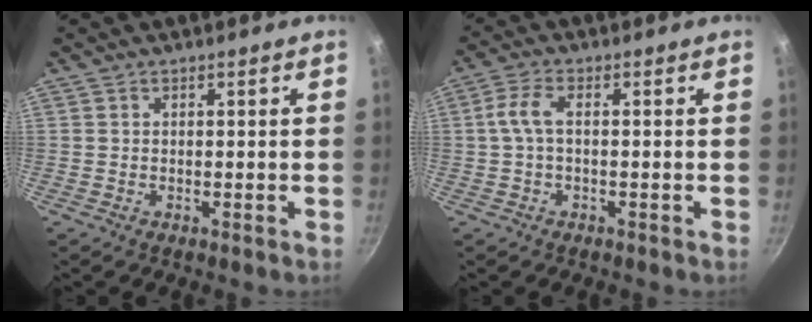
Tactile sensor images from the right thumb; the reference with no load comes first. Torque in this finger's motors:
{"motor_torque": [0.20, 0.18, 0.41, 0.77, 0.01]}